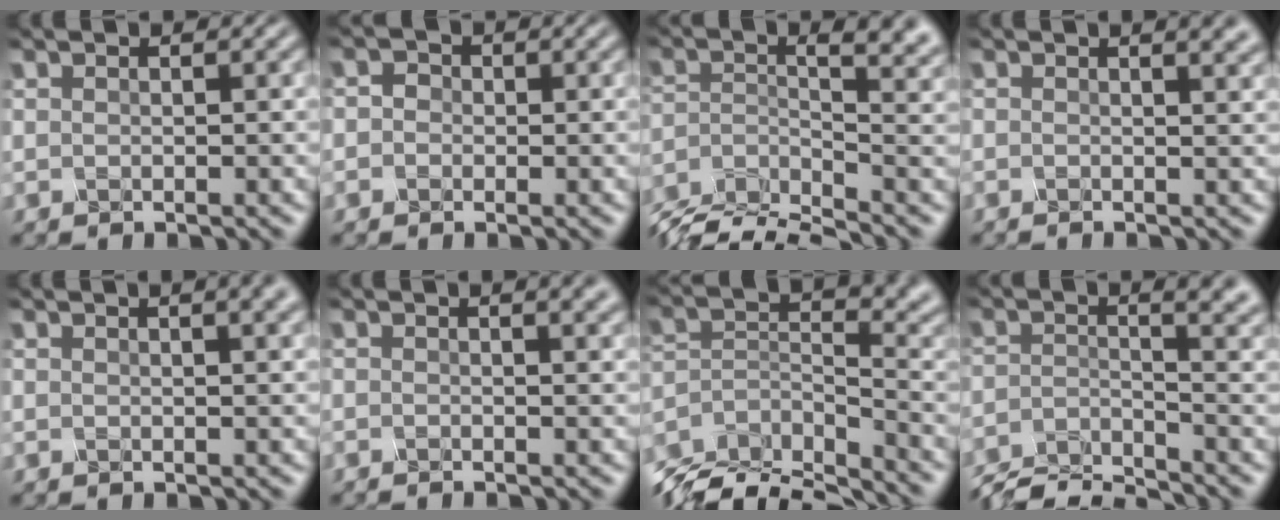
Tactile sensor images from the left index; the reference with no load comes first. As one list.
[{"total": 1.1, "force": [-0.5, 0.9, -0.3], "torque": [0.016, -0.005, -0.019]}, {"total": 9.0, "force": [-6.0, 2.8, 6.1], "torque": [-0.086, -0.013, -0.116]}, {"total": 4.8, "force": [1.4, 2.5, 3.9], "torque": [-0.003, 0.032, -0.023]}, {"total": 6.3, "force": [3.3, 3.1, 4.4], "torque": [-0.009, 0.043, 0.005]}, {"total": 3.9, "force": [0.7, 2.1, 3.3], "torque": [-0.002, 0.030, -0.023]}, {"total": 8.9, "force": [-7.8, 2.3, 3.5], "torque": [-0.073, -0.020, -0.142]}, {"total": 6.9, "force": [-5.6, 1.7, 3.8], "torque": [-0.045, -0.013, -0.112]}]